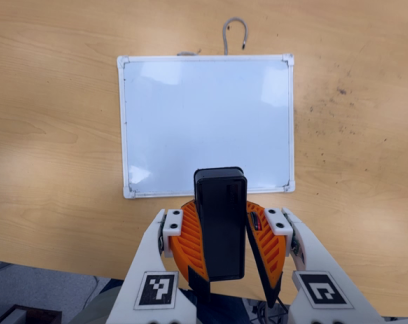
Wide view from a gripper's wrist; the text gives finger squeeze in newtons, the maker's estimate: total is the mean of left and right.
{"total": 9.6, "left": 9.9, "right": 9.2}